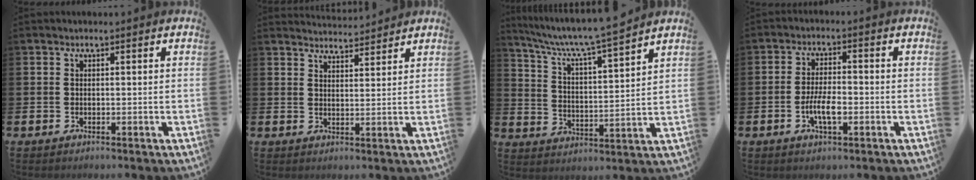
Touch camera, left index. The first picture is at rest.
{"total": 3.7, "force": [3.7, 0.3, -0.2], "torque": [-0.002, -0.023, 0.068]}
{"total": 7.3, "force": [6.8, 0.0, 2.6], "torque": [-0.083, -0.052, 0.114]}
{"total": 4.3, "force": [-1.1, 1.6, 3.8], "torque": [-0.067, 0.002, -0.024]}